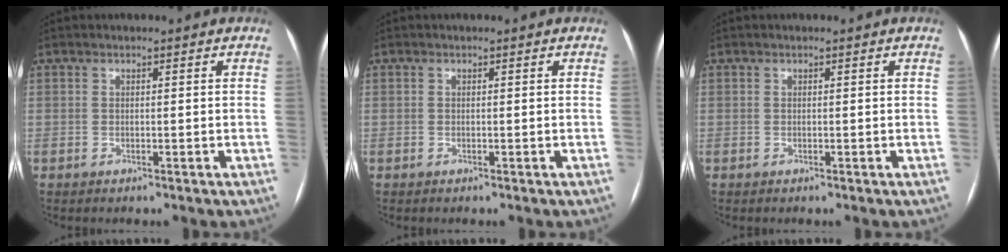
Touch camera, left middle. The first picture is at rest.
{"total": 0.0}
{"total": 0.0}